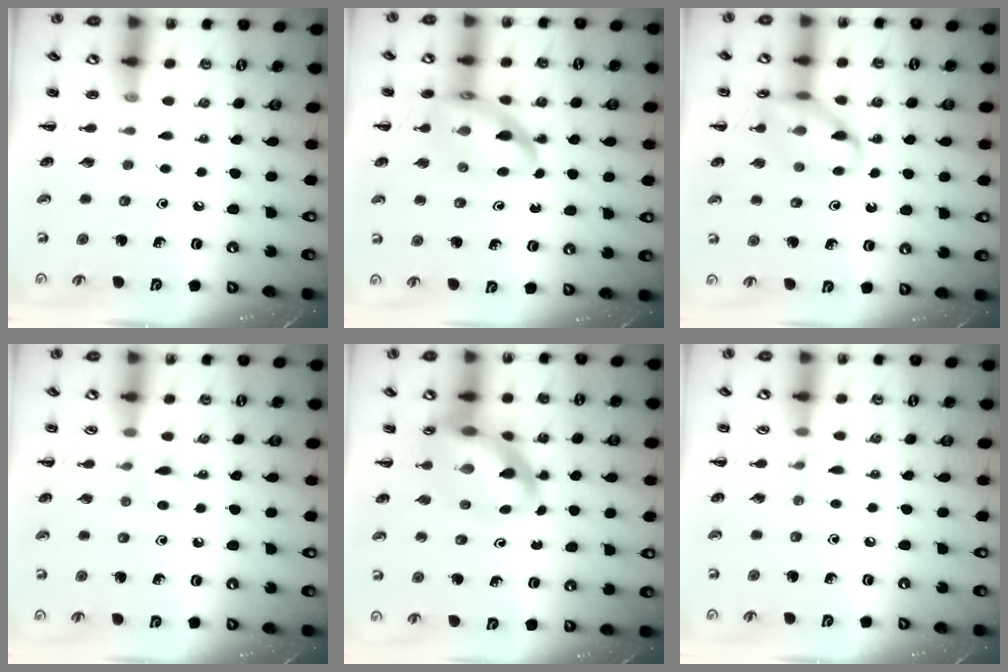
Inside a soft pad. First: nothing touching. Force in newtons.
{"total": 15.1, "press": 14.6, "slide": 3.9}
{"total": 12.9, "press": 12.8, "slide": 1.6}
{"total": 3.9, "press": 3.7, "slide": 1.3}
{"total": 13.8, "press": 13.3, "slide": 3.7}
{"total": 3.9, "press": 3.6, "slide": 1.4}